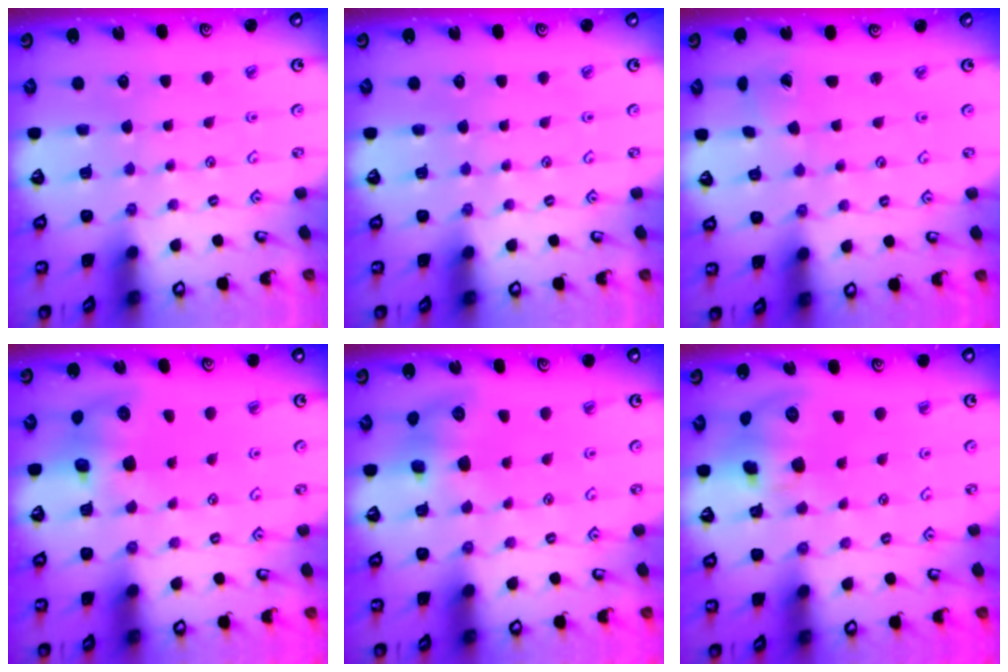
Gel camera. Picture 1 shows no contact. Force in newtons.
{"total": 0.0}
{"total": 1.0, "press": 1.0, "slide": 0.1}
{"total": 8.9, "press": 8.9, "slide": 1.3}
{"total": 8.0, "press": 7.9, "slide": 1.2}
{"total": 11.7, "press": 11.5, "slide": 2.0}